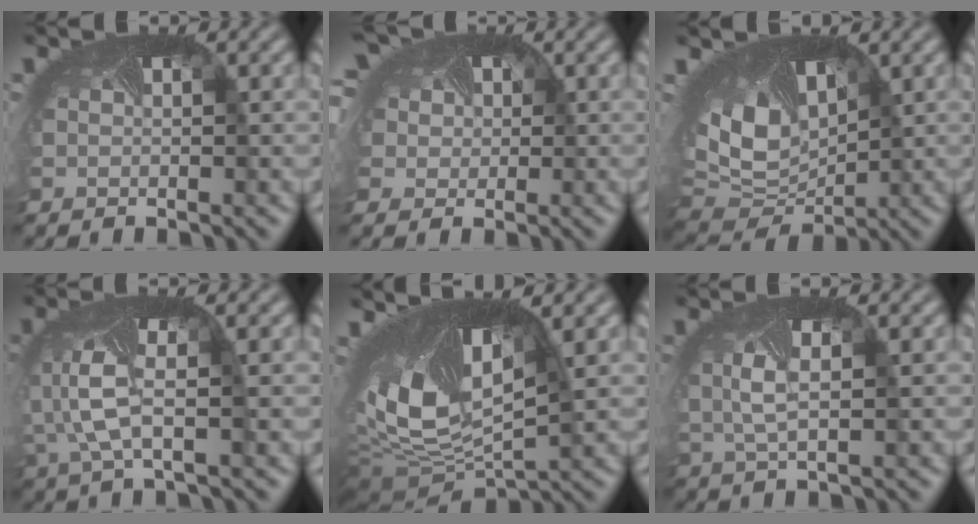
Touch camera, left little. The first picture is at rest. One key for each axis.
{"total": 7.0, "fx": 2.6, "fy": 5.3, "fz": 3.7, "tx": -0.108, "ty": 0.012, "tz": 0.043}
{"total": 7.9, "fx": 2.1, "fy": 5.6, "fz": 5.2, "tx": -0.123, "ty": -0.022, "tz": 0.052}
{"total": 4.3, "fx": -0.7, "fy": 1.7, "fz": 3.9, "tx": -0.127, "ty": -0.012, "tz": -0.010}
{"total": 12.5, "fx": 0.4, "fy": 6.3, "fz": 10.8, "tx": -0.219, "ty": -0.026, "tz": 0.027}
{"total": 2.3, "fx": 0.1, "fy": 0.8, "fz": 2.2, "tx": -0.075, "ty": -0.014, "tz": 0.005}